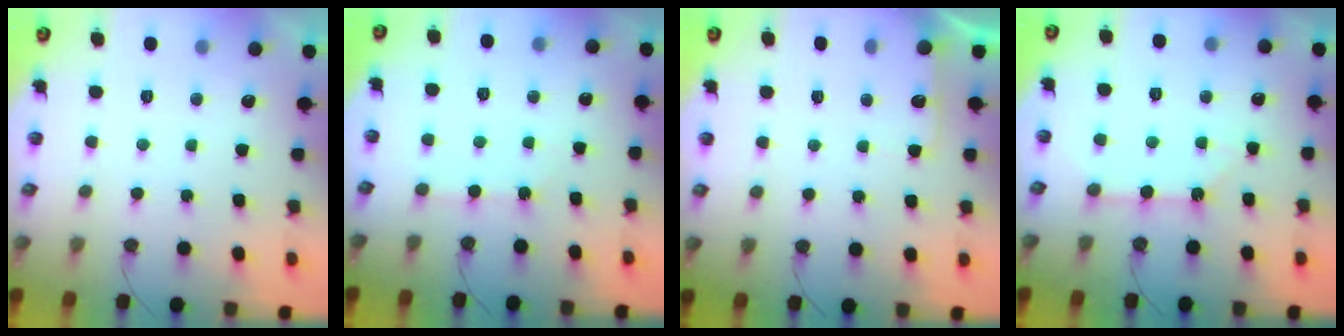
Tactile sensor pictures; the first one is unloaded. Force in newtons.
{"total": 2.5, "press": 2.5, "slide": 0.4}
{"total": 4.9, "press": 4.9, "slide": 0.4}
{"total": 2.4, "press": 2.4, "slide": 0.4}